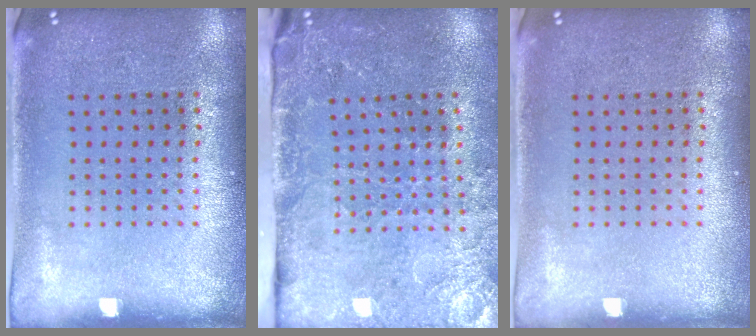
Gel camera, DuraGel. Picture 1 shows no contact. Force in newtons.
{"total": 3.3, "press": 3.2, "slide": 0.7}
{"total": 0.0}